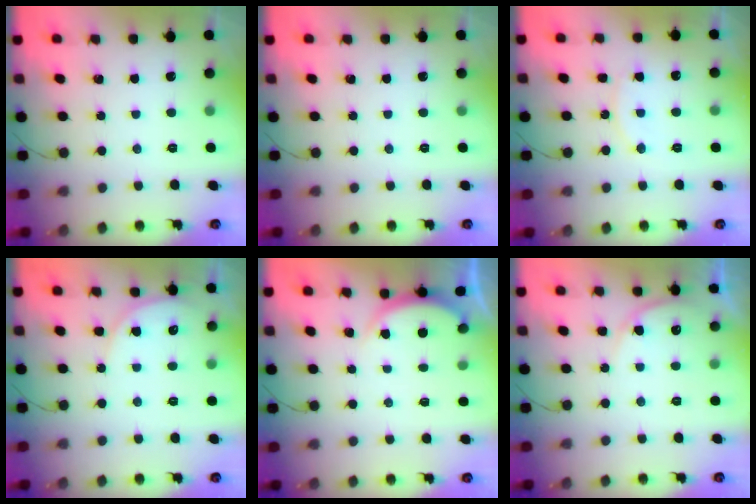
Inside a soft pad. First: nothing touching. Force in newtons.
{"total": 0.0}
{"total": 7.2, "press": 7.2, "slide": 0.4}
{"total": 6.0, "press": 6.0, "slide": 0.7}
{"total": 2.1, "press": 2.0, "slide": 0.5}
{"total": 5.4, "press": 5.3, "slide": 0.6}